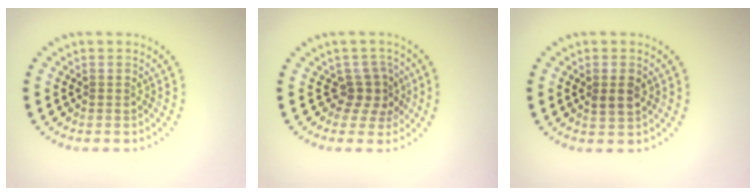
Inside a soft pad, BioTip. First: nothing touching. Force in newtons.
{"total": 2.5, "press": 1.8, "slide": 1.7}
{"total": 1.7, "press": 1.7, "slide": 0.3}